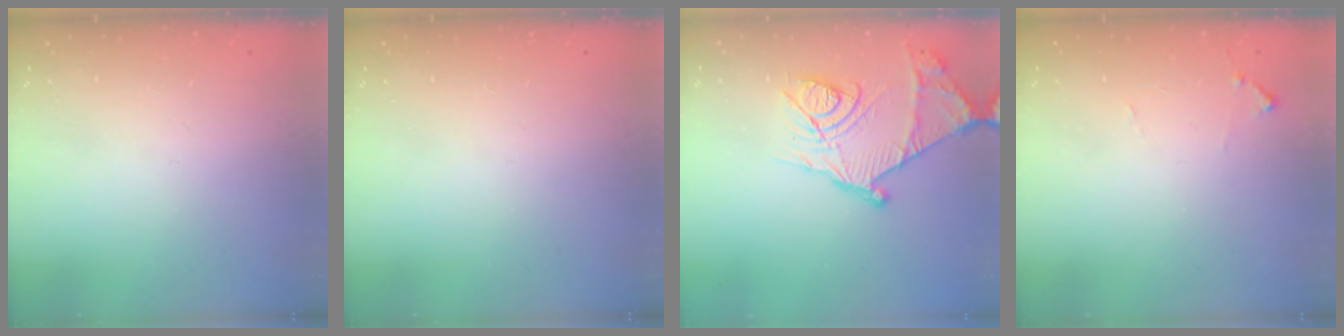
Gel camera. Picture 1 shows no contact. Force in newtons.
{"total": 0.0}
{"total": 18.9, "press": 18.8, "slide": 1.6}
{"total": 5.8, "press": 5.7, "slide": 0.4}